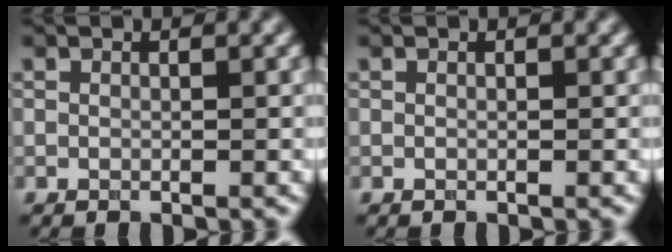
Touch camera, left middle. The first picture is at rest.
{"total": 0.0}